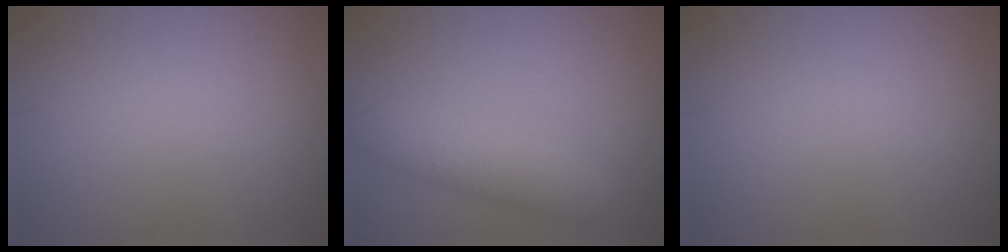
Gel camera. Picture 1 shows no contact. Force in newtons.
{"total": 3.7, "press": 3.7, "slide": 0.1}
{"total": 0.0}